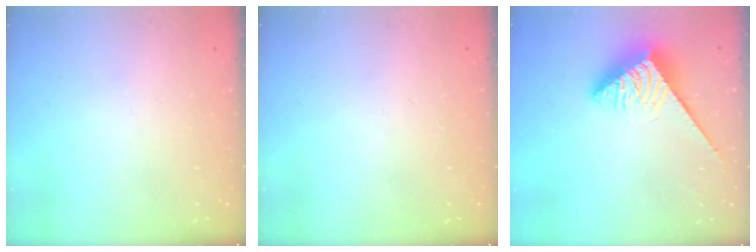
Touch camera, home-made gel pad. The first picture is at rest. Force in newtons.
{"total": 0.0}
{"total": 3.7, "press": 3.7, "slide": 0.6}